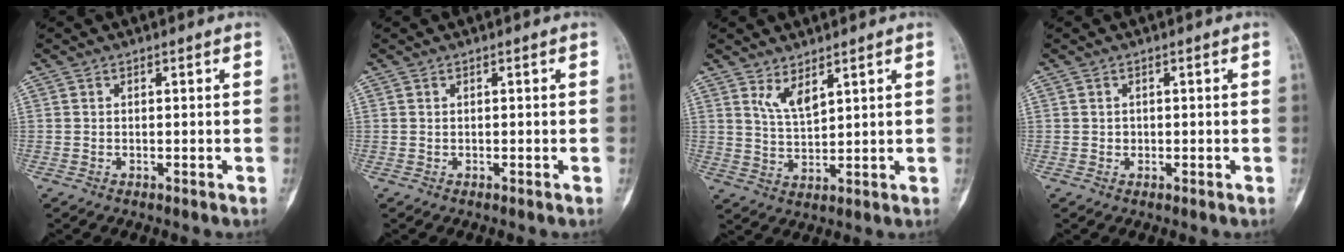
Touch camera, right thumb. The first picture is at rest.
{"total": 0.0}
{"total": 4.5, "force": [2.9, 1.7, 3.1], "torque": [-0.049, -0.024, 0.063]}
{"total": 0.8, "force": [-0.1, 0.8, 0.2], "torque": [0.001, 0.003, -0.002]}